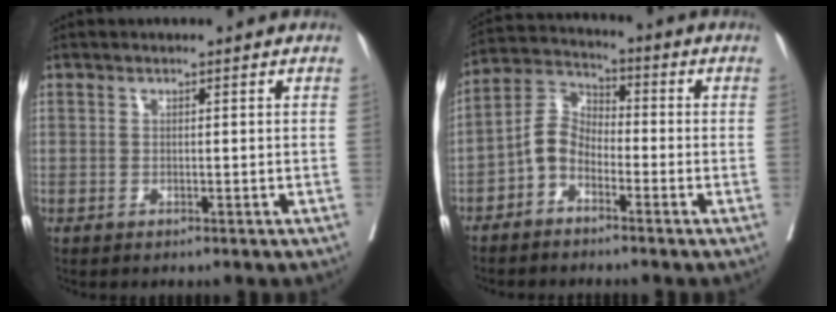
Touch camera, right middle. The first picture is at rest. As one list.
[{"total": 5.5, "force": [-2.7, 3.5, 3.3], "torque": [-0.070, 0.018, -0.064]}]